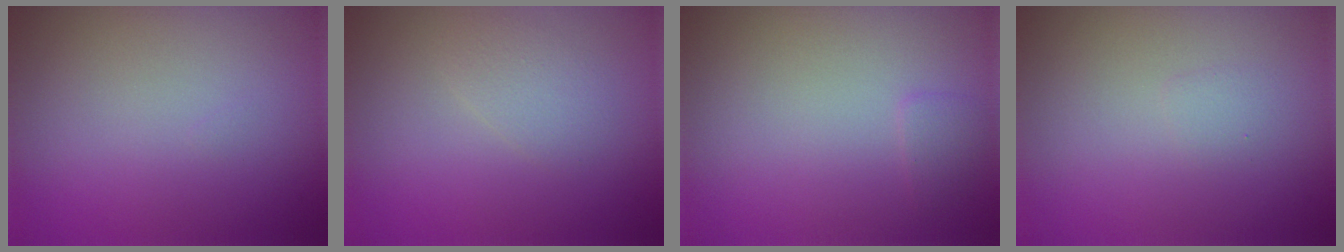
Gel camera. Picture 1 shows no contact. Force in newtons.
{"total": 1.4, "press": 1.4, "slide": 0.1}
{"total": 0.8, "press": 0.8, "slide": 0.0}
{"total": 0.6, "press": 0.6, "slide": 0.1}